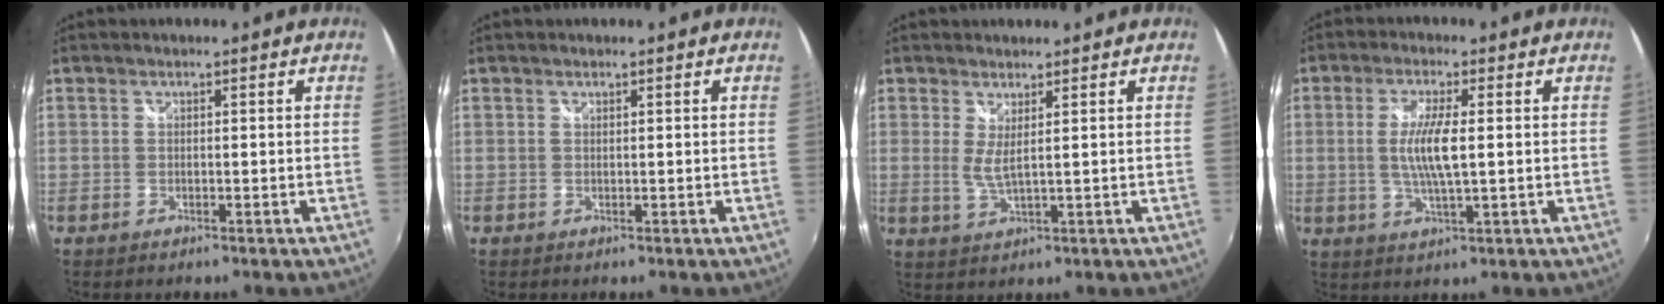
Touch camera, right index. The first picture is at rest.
{"total": 0.0}
{"total": 2.7, "force": [1.0, 0.1, 2.5], "torque": [-0.048, -0.010, 0.016]}
{"total": 6.9, "force": [0.3, 1.1, 6.8], "torque": [-0.132, -0.004, 0.005]}